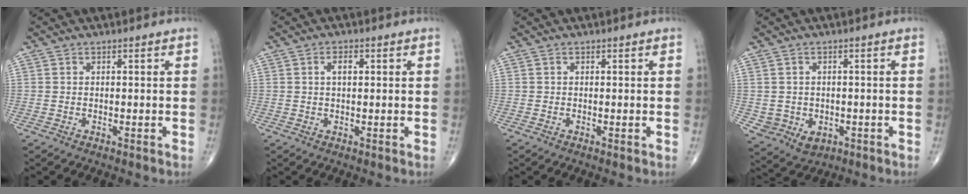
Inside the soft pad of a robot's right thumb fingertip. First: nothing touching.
{"total": 2.3, "force": [0.6, 1.2, 1.9], "torque": [-0.030, 0.002, 0.008]}
{"total": 0.0}
{"total": 6.6, "force": [-1.1, 5.9, 2.6], "torque": [-0.036, 0.006, 0.000]}